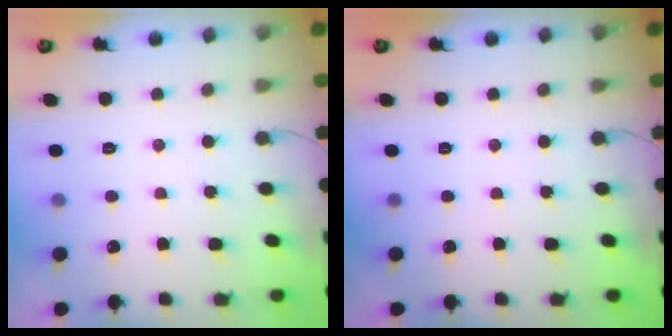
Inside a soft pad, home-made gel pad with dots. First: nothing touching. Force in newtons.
{"total": 0.0}